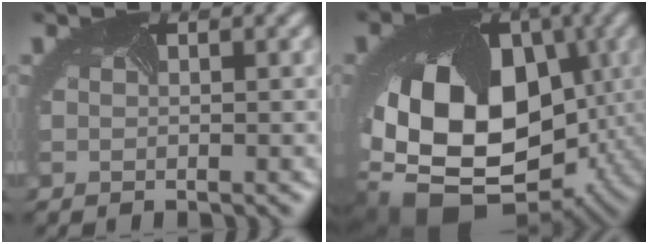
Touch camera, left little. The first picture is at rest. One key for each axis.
{"total": 17.4, "fx": -2.8, "fy": 12.5, "fz": 11.9, "tx": -0.221, "ty": -0.035, "tz": -0.020}